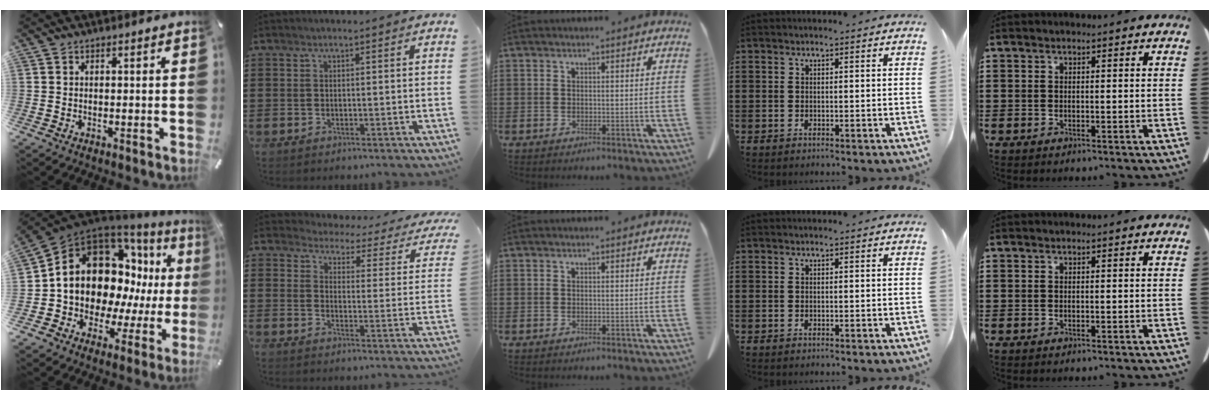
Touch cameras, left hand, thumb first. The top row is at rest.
{"thumb": {"total": 16.6, "force": [4.6, 12.3, 10.1], "torque": [-0.174, -0.055, 0.090]}, "index": {"total": 2.6, "force": [2.5, 0.4, 0.7], "torque": [-0.034, -0.022, 0.034]}}